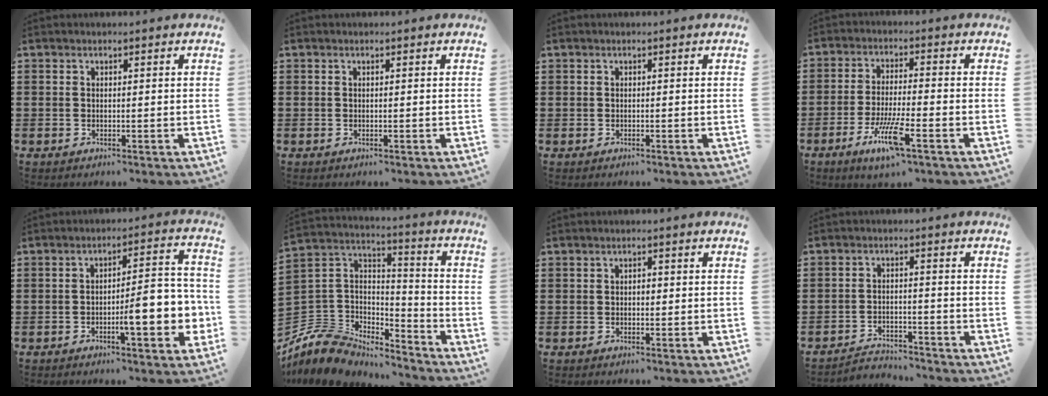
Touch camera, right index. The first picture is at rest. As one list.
[{"total": 0.0}, {"total": 0.0}, {"total": 7.9, "force": [-4.2, 1.2, 6.6], "torque": [-0.142, -0.013, -0.079]}, {"total": 9.2, "force": [-2.8, 2.5, 8.4], "torque": [-0.112, -0.011, -0.048]}, {"total": 7.5, "force": [-6.2, 4.1, 1.2], "torque": [-0.062, -0.006, -0.127]}, {"total": 0.9, "force": [-0.1, 0.5, 0.7], "torque": [-0.014, 0.001, -0.003]}, {"total": 3.1, "force": [-3.0, 0.4, 0.1], "torque": [-0.009, 0.002, -0.066]}]